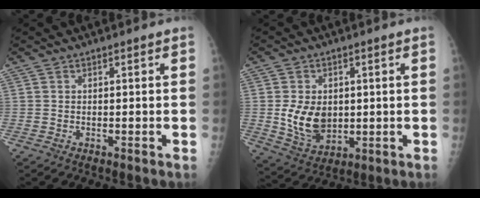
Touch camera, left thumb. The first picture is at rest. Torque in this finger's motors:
{"motor_torque": [0.02, 0.26, 0.17, -0.08, 0.07]}